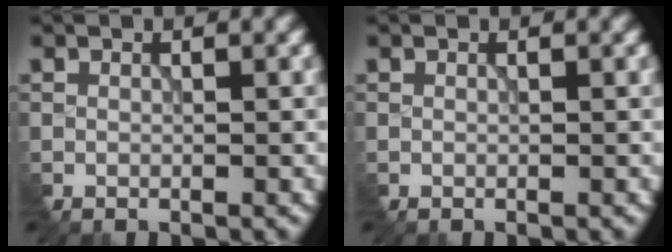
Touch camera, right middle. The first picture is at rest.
{"total": 0.0}